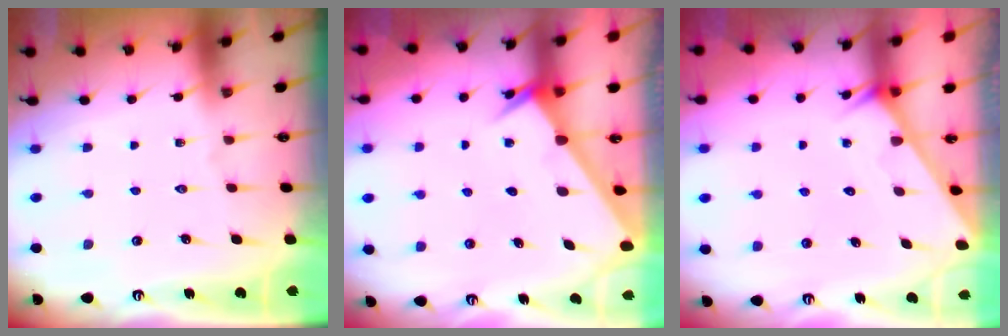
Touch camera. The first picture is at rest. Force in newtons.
{"total": 1.9, "press": 1.9, "slide": 0.1}
{"total": 1.8, "press": 1.8, "slide": 0.1}